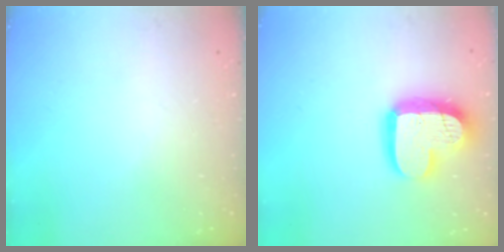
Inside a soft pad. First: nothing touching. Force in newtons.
{"total": 17.4, "press": 17.4, "slide": 1.7}